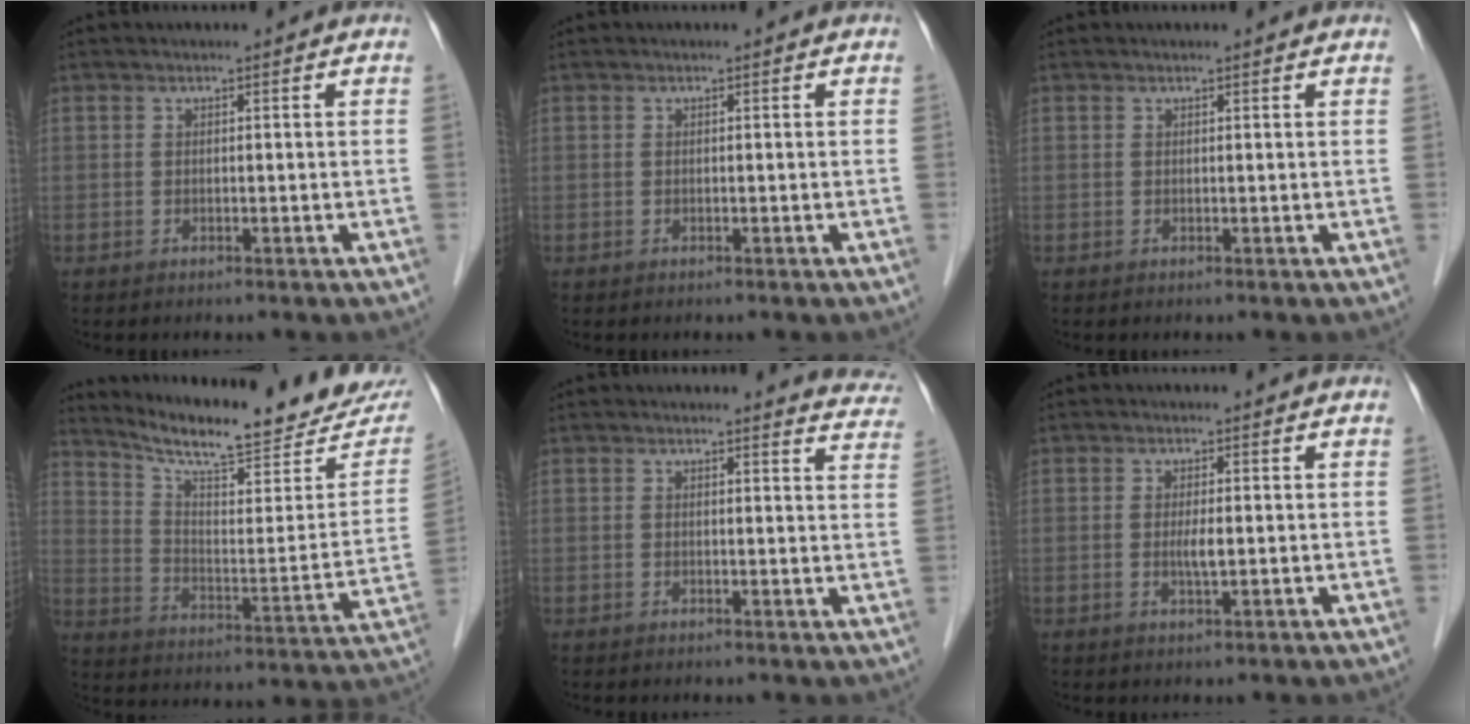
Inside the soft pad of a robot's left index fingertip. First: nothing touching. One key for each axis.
{"total": 0.0}
{"total": 1.1, "fx": 1.0, "fy": 0.1, "fz": 0.3, "tx": -0.014, "ty": 0.006, "tz": 0.012}
{"total": 20.7, "fx": 19.0, "fy": 2.3, "fz": 7.9, "tx": -0.127, "ty": -0.062, "tz": 0.263}
{"total": 7.7, "fx": 7.6, "fy": 1.4, "fz": 0.6, "tx": 0.027, "ty": -0.026, "tz": 0.045}
{"total": 1.9, "fx": 0.0, "fy": 0.3, "fz": 1.9, "tx": -0.042, "ty": -0.003, "tz": 0.000}